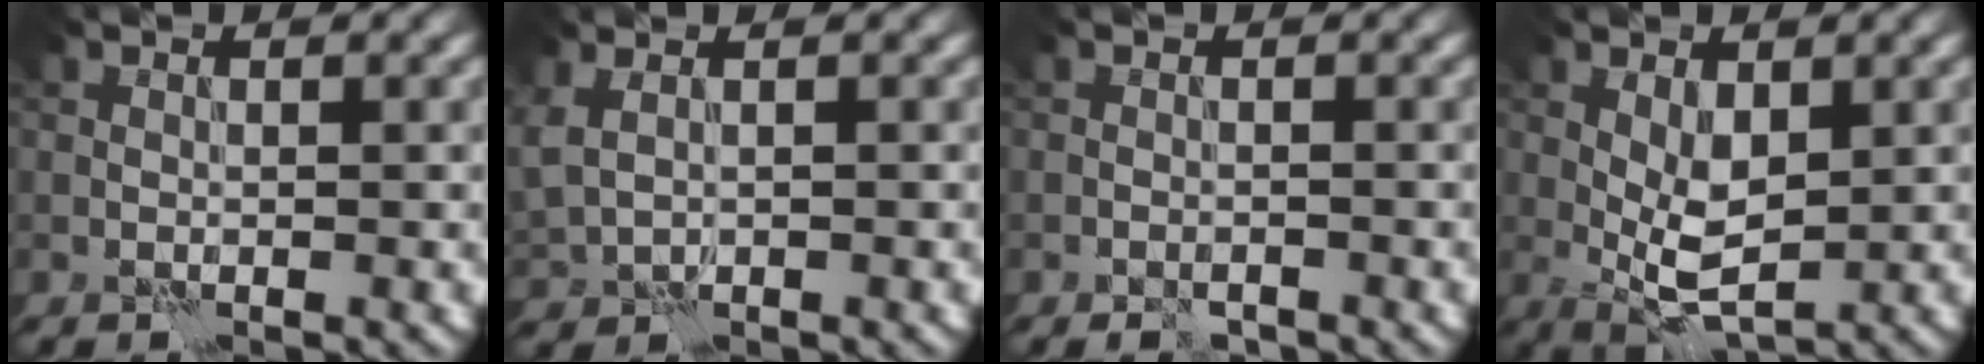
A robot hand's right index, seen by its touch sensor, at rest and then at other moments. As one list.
[{"total": 2.7, "force": [1.3, 1.6, 1.7], "torque": [-0.046, 0.014, 0.035]}, {"total": 1.2, "force": [-1.0, 0.4, 0.5], "torque": [-0.005, -0.001, -0.019]}, {"total": 3.8, "force": [0.4, 1.6, 3.4], "torque": [-0.066, -0.001, 0.009]}]